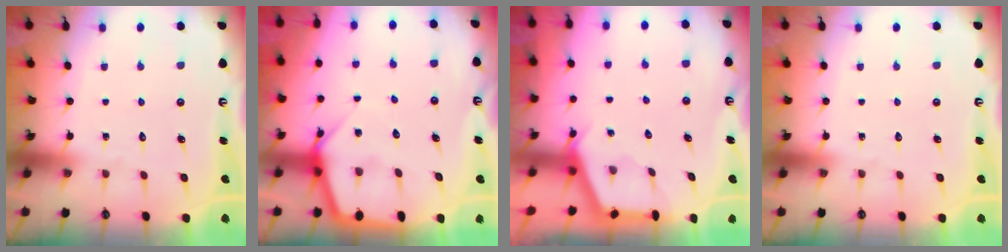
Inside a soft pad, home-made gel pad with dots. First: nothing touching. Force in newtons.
{"total": 6.5, "press": 6.5, "slide": 0.5}
{"total": 2.7, "press": 2.7, "slide": 0.3}
{"total": 0.0}